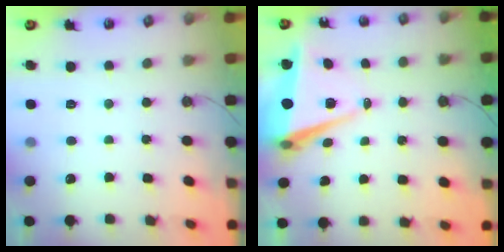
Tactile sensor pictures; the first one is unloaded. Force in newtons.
{"total": 7.2, "press": 5.8, "slide": 4.2}